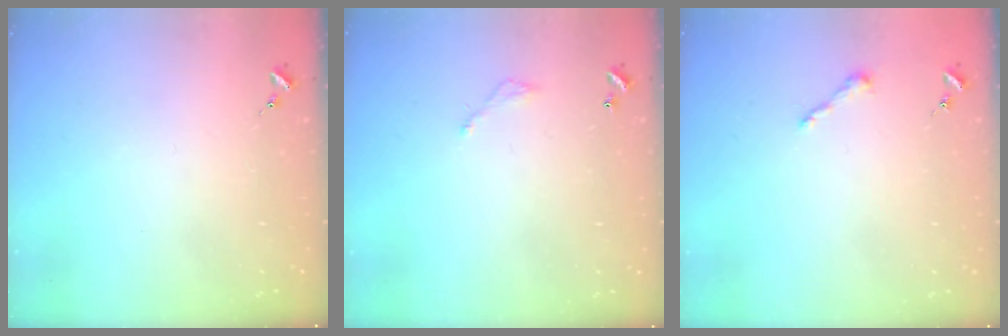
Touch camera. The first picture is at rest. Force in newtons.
{"total": 3.8, "press": 3.8, "slide": 0.2}
{"total": 4.3, "press": 4.3, "slide": 0.5}